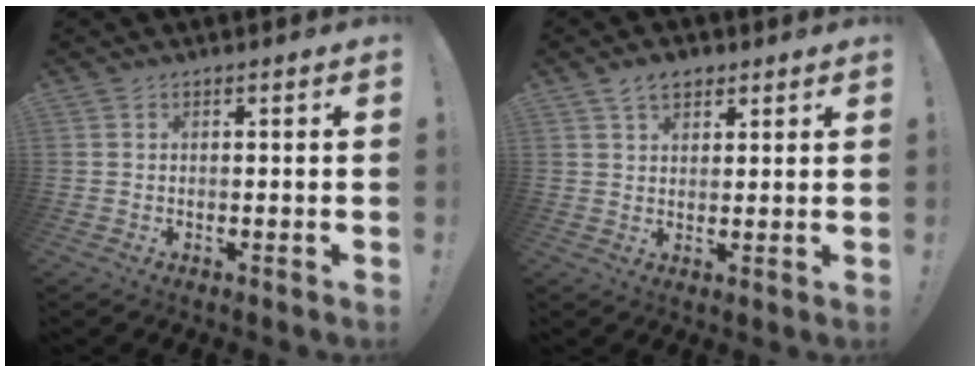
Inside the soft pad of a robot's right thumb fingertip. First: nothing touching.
{"total": 5.4, "force": [3.5, 3.2, 2.6], "torque": [-0.039, -0.013, 0.063]}